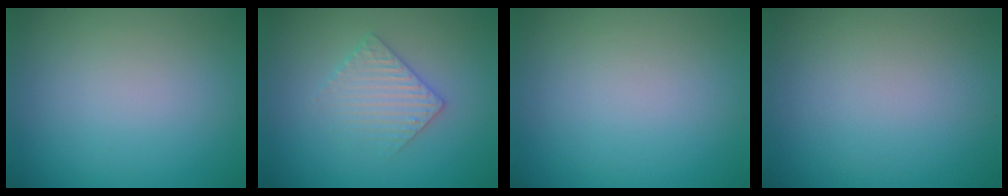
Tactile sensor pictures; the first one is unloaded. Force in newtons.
{"total": 3.0, "press": 2.9, "slide": 0.6}
{"total": 0.0}
{"total": 0.0}